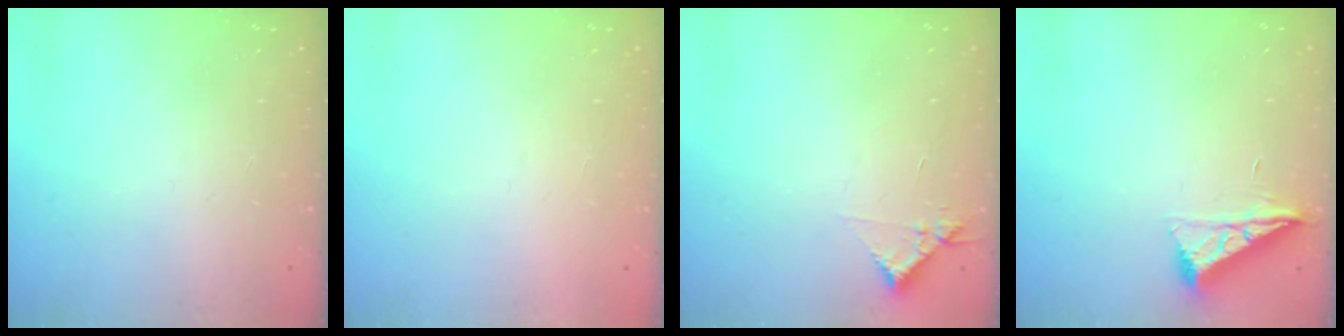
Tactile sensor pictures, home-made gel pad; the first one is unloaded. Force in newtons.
{"total": 1.6, "press": 1.6, "slide": 0.1}
{"total": 3.9, "press": 3.9, "slide": 0.5}
{"total": 6.5, "press": 6.4, "slide": 0.9}